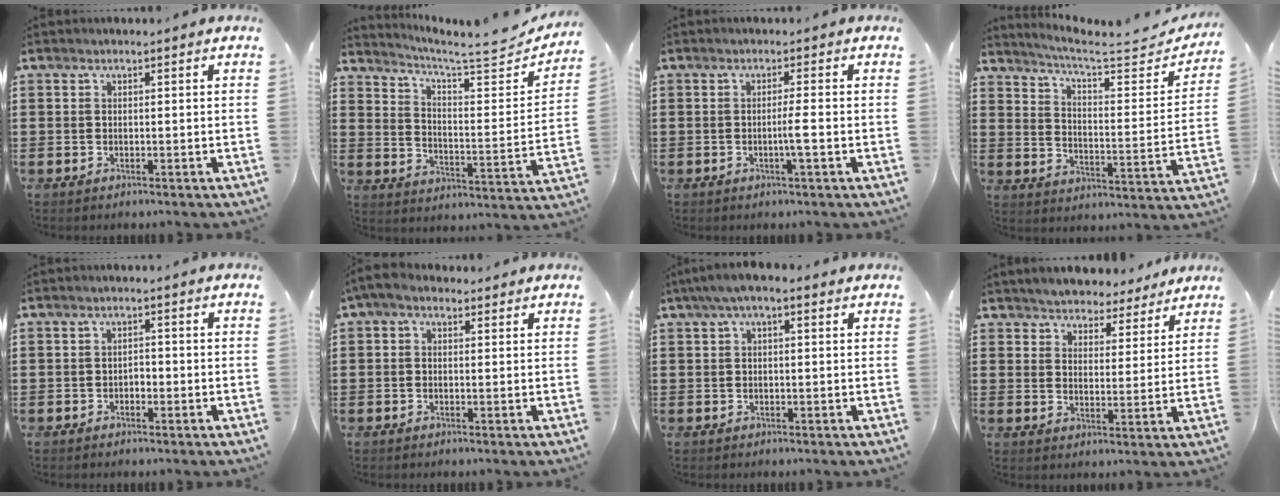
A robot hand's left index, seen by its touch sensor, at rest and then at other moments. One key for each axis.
{"total": 5.8, "fx": 5.1, "fy": 0.1, "fz": 2.7, "tx": -0.070, "ty": -0.042, "tz": 0.079}
{"total": 2.8, "fx": -0.6, "fy": -0.2, "fz": 2.8, "tx": -0.047, "ty": -0.005, "tz": -0.012}
{"total": 5.4, "fx": 4.6, "fy": 0.3, "fz": 2.8, "tx": -0.078, "ty": -0.031, "tz": 0.070}
{"total": 1.3, "fx": -0.5, "fy": 0.8, "fz": 0.8, "tx": -0.020, "ty": 0.002, "tz": -0.011}
{"total": 1.8, "fx": 0.6, "fy": 1.1, "fz": 1.4, "tx": -0.036, "ty": 0.003, "tz": 0.007}
{"total": 2.7, "fx": 0.9, "fy": 0.9, "fz": 2.4, "tx": -0.046, "ty": 0.006, "tz": 0.014}
{"total": 4.5, "fx": 4.4, "fy": 0.8, "fz": -0.4, "tx": -0.018, "ty": -0.023, "tz": 0.078}